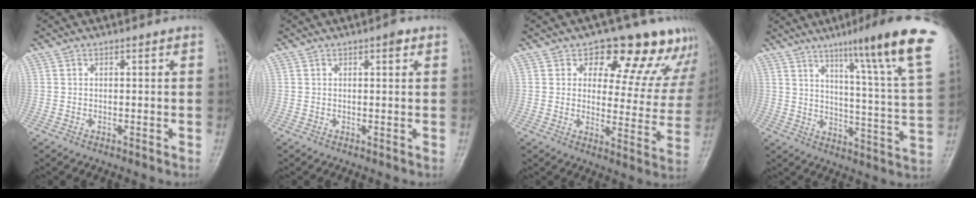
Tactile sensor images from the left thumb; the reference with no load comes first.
{"total": 1.6, "force": [0.8, 0.6, 1.2], "torque": [-0.015, 0.000, 0.009]}
{"total": 15.2, "force": [11.3, 7.5, 6.7], "torque": [-0.014, -0.068, 0.123]}
{"total": 21.2, "force": [12.4, 1.5, 17.1], "torque": [-0.220, -0.050, 0.169]}